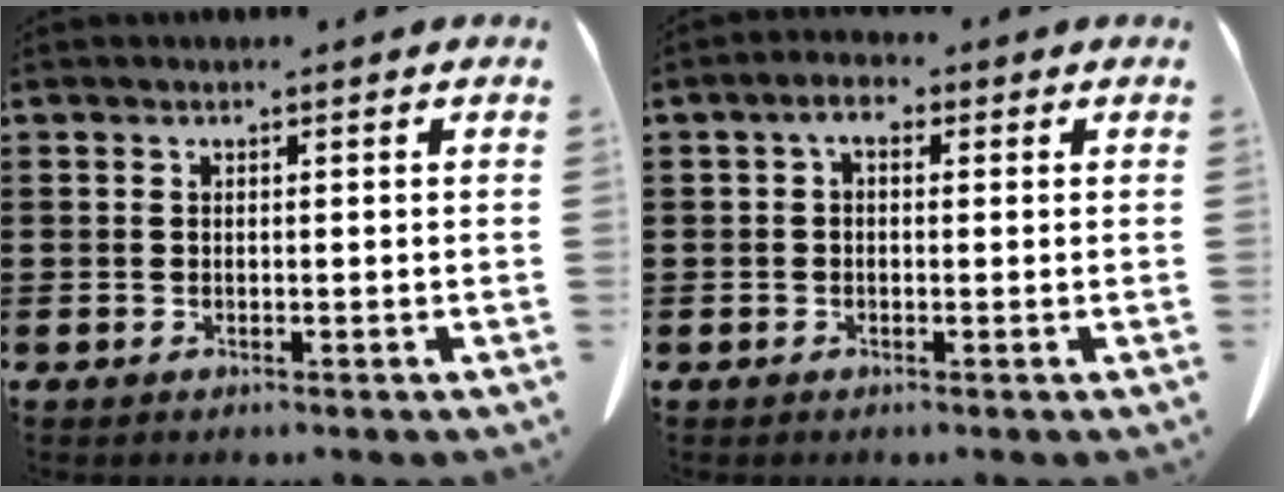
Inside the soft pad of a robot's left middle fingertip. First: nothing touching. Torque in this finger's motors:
{"motor_torque": [0.39, -0.05, 0.02, 0.04]}